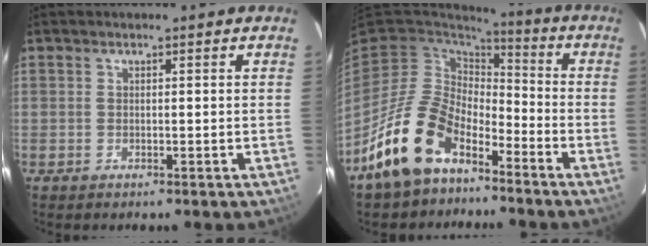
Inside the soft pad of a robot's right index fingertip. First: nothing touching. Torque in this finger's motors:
{"motor_torque": [0.77, -0.74, 1.05, 0.21]}